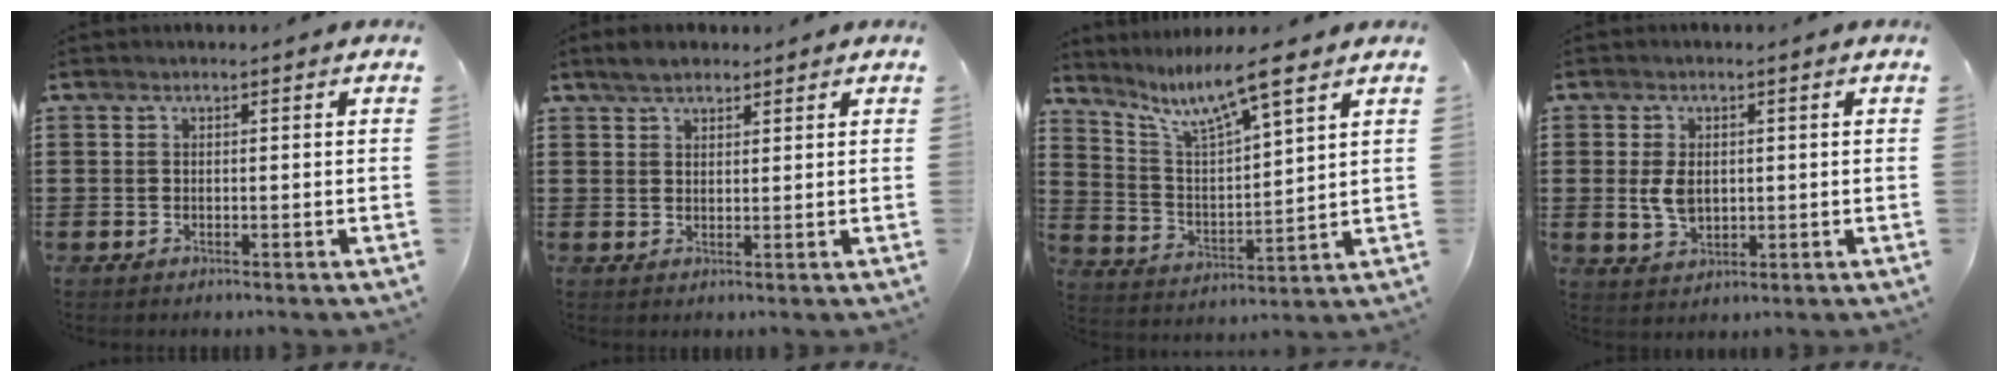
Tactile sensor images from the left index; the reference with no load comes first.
{"total": 2.7, "force": [2.3, 1.2, 0.9], "torque": [-0.016, 0.004, 0.041]}
{"total": 8.8, "force": [6.8, 0.9, 5.5], "torque": [-0.130, -0.033, 0.113]}
{"total": 4.5, "force": [0.3, 2.8, 3.4], "torque": [-0.085, 0.002, 0.002]}